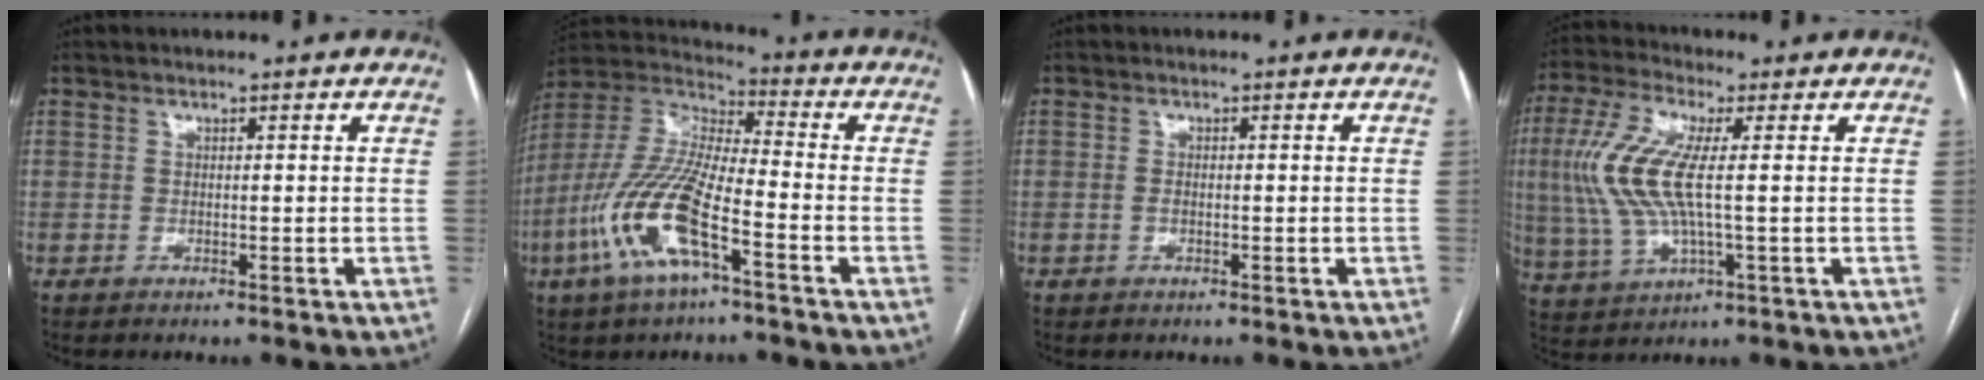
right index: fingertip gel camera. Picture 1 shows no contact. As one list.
[{"total": 15.5, "force": [-6.3, 3.5, 13.7], "torque": [-0.301, -0.008, -0.123]}, {"total": 0.9, "force": [-0.2, 0.5, 0.7], "torque": [-0.015, 0.001, -0.003]}, {"total": 11.5, "force": [0.9, 2.9, 11.1], "torque": [-0.266, 0.009, 0.017]}]